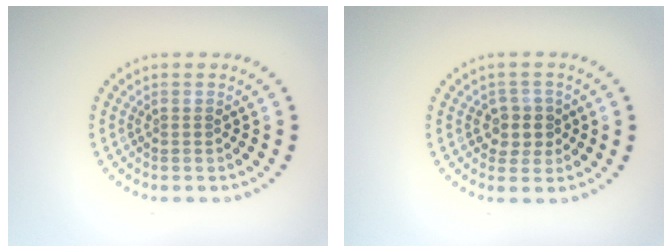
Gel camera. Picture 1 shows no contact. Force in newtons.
{"total": 2.2, "press": 2.0, "slide": 1.0}